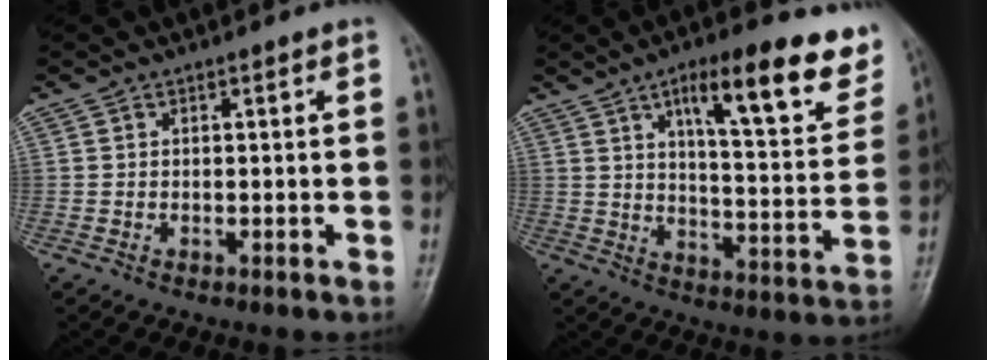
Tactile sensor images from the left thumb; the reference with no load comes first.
{"total": 18.6, "force": [10.5, 5.5, 14.4], "torque": [-0.155, -0.043, 0.152]}